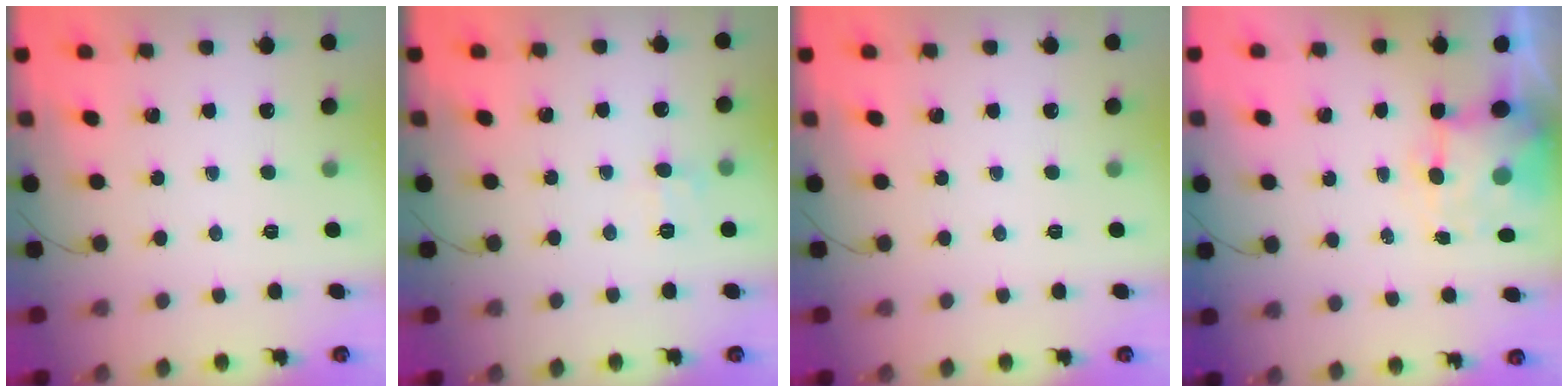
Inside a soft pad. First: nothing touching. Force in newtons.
{"total": 6.1, "press": 5.9, "slide": 1.7}
{"total": 0.0}
{"total": 7.0, "press": 6.9, "slide": 1.0}